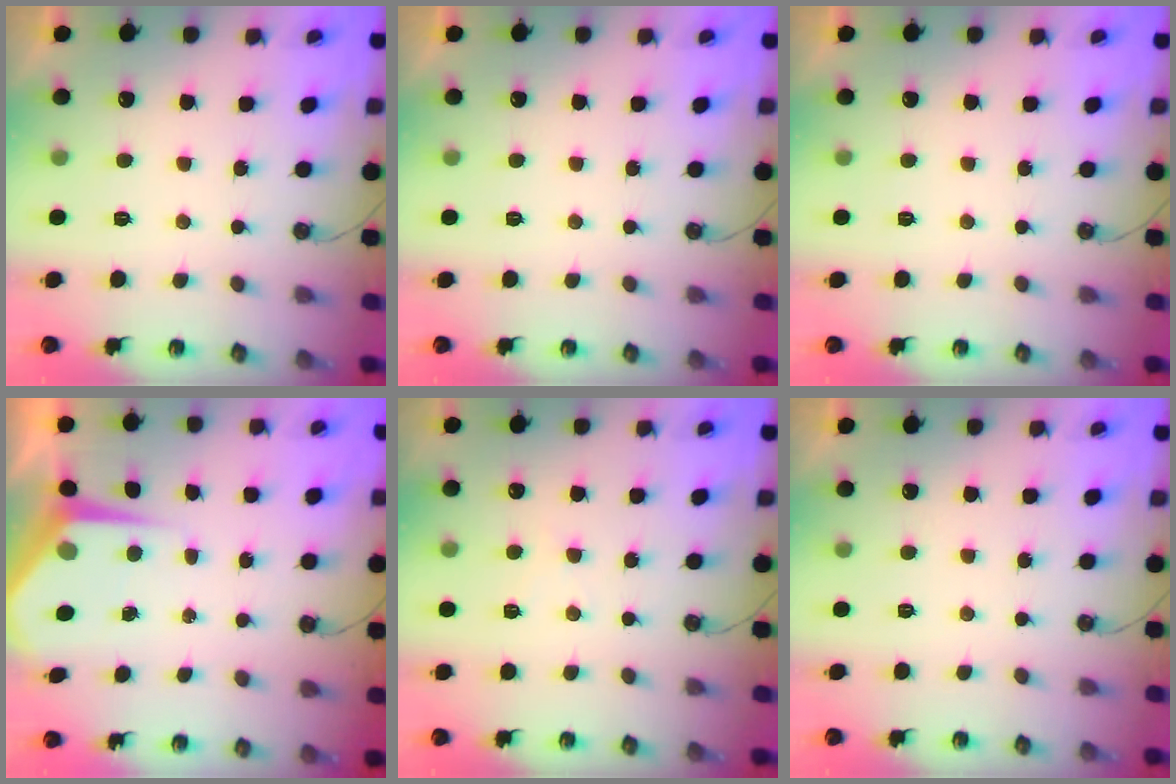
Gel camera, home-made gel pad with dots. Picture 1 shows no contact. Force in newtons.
{"total": 0.0}
{"total": 0.0}
{"total": 4.8, "press": 4.7, "slide": 0.4}
{"total": 4.0, "press": 4.0, "slide": 0.6}
{"total": 0.0}